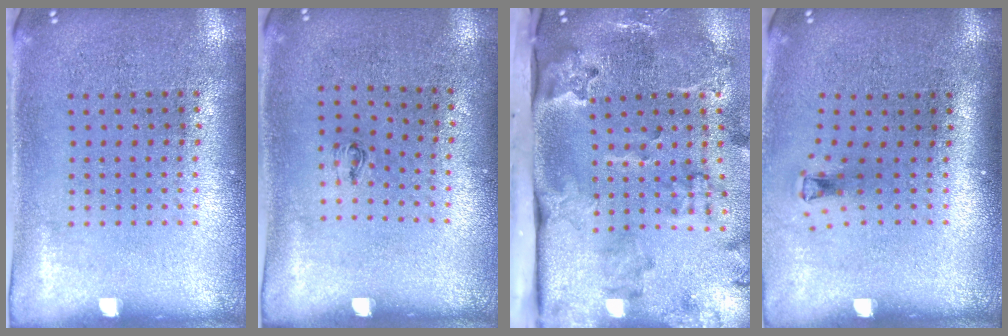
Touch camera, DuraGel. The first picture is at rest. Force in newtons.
{"total": 0.6, "press": 0.2, "slide": 0.5}
{"total": 4.0, "press": 2.7, "slide": 2.9}
{"total": 0.7, "press": 0.4, "slide": 0.6}